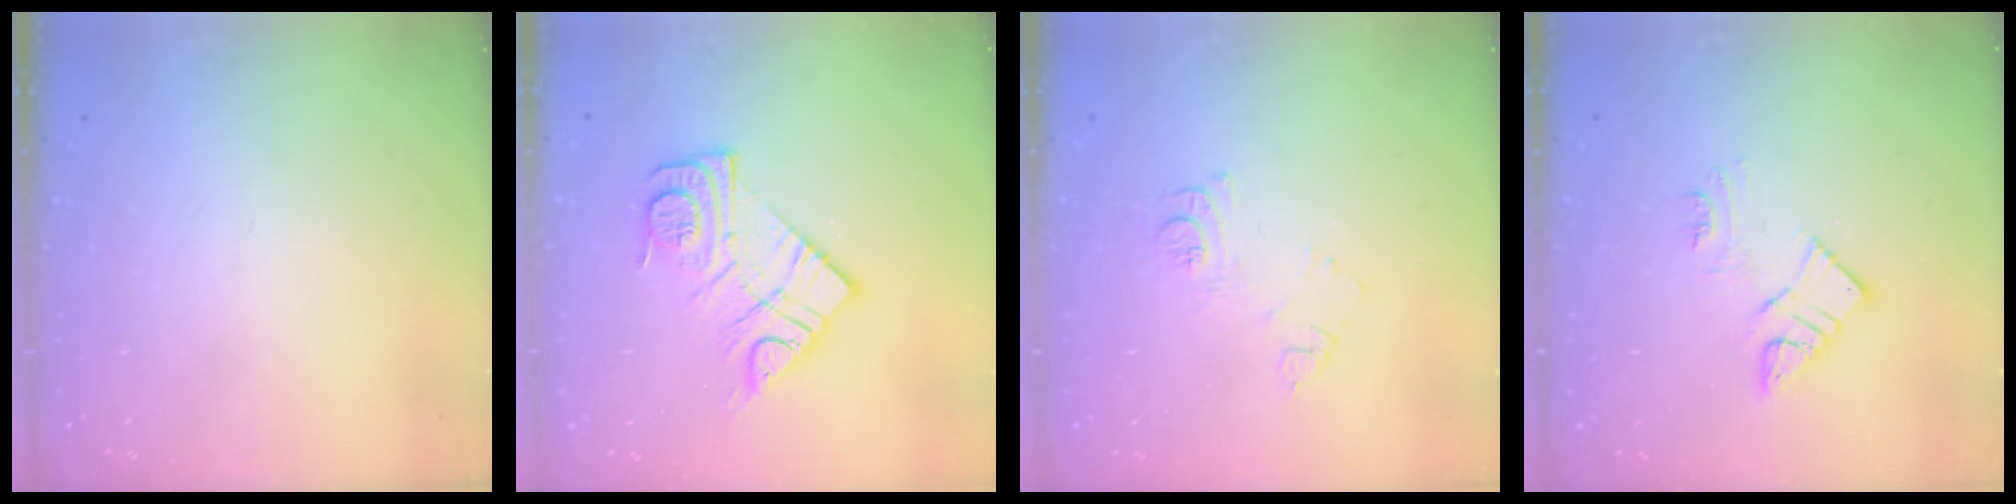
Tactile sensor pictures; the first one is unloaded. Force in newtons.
{"total": 13.2, "press": 13.2, "slide": 1.0}
{"total": 7.2, "press": 7.2, "slide": 0.7}
{"total": 9.7, "press": 9.6, "slide": 0.6}